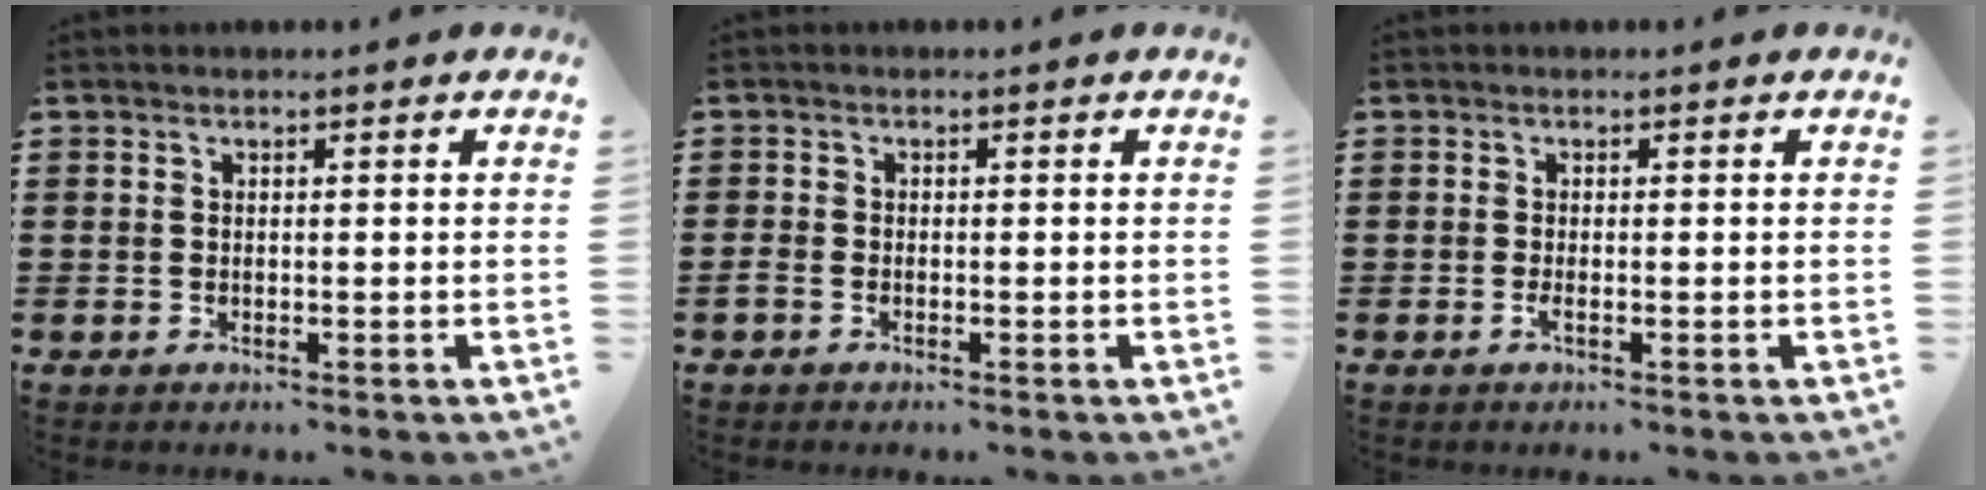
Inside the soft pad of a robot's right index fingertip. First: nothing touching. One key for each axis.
{"total": 0.9, "fx": -0.7, "fy": 0.3, "fz": 0.4, "tx": -0.009, "ty": -0.002, "tz": -0.014}
{"total": 1.0, "fx": -0.5, "fy": -0.2, "fz": 0.8, "tx": -0.023, "ty": -0.009, "tz": -0.010}